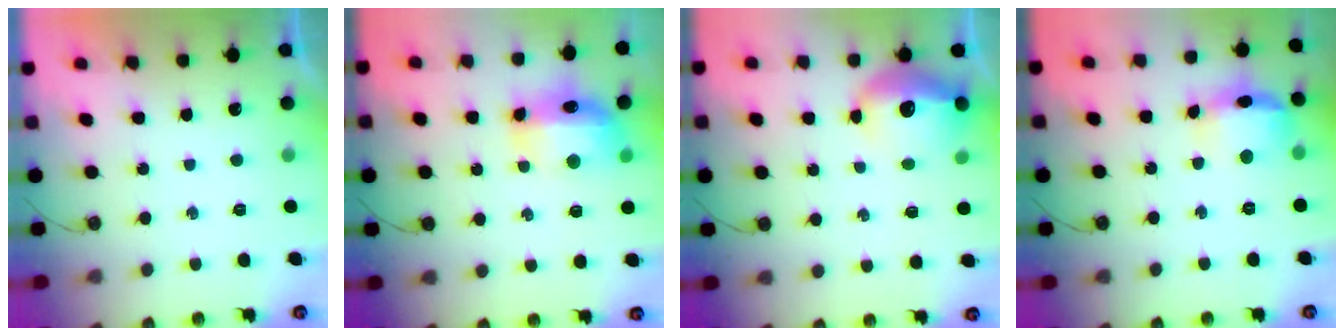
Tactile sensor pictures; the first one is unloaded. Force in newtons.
{"total": 13.3, "press": 13.3, "slide": 1.2}
{"total": 14.1, "press": 14.0, "slide": 1.1}
{"total": 14.2, "press": 14.1, "slide": 1.6}